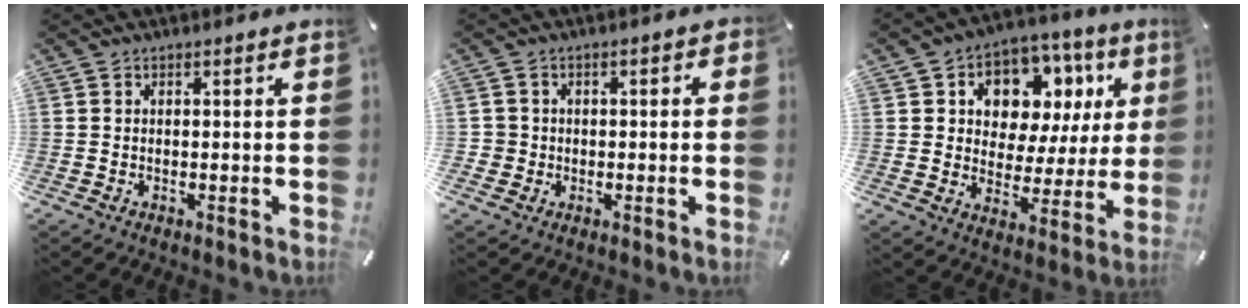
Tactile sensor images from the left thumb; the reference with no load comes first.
{"total": 3.7, "force": [-1.0, 3.6, 0.3], "torque": [-0.003, 0.009, -0.021]}
{"total": 10.5, "force": [4.5, 8.3, 4.6], "torque": [-0.069, -0.036, 0.081]}